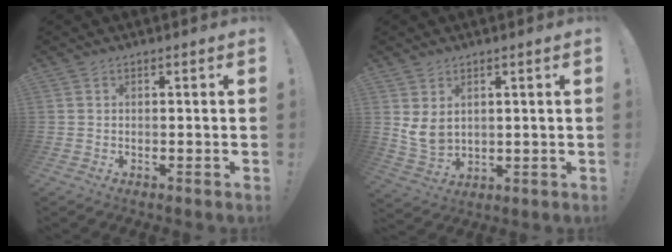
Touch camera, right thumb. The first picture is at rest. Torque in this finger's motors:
{"motor_torque": [0.53, 1.03, -0.13, 0.06, 0.00]}